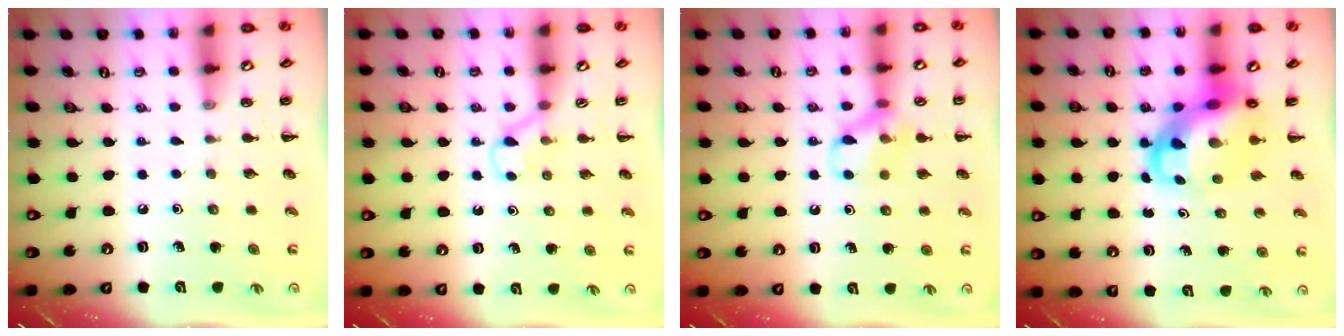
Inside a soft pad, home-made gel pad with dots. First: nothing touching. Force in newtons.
{"total": 3.5, "press": 3.3, "slide": 1.2}
{"total": 10.9, "press": 10.8, "slide": 1.3}
{"total": 8.1, "press": 7.7, "slide": 2.2}